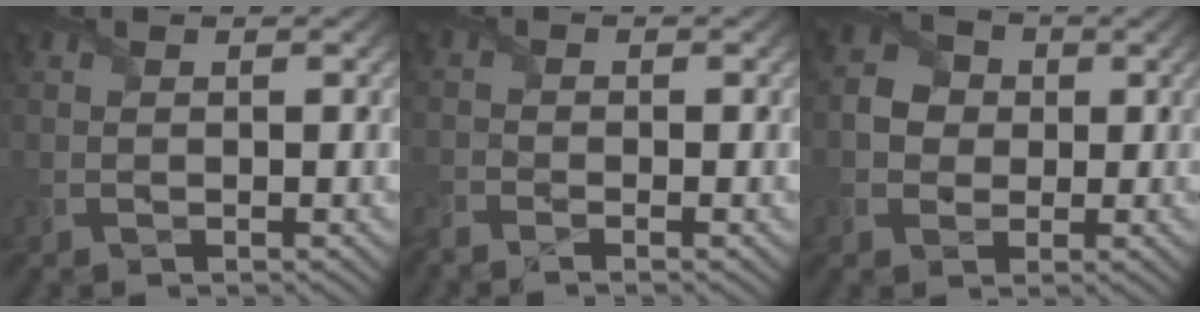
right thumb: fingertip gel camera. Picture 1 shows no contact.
{"total": 2.1, "force": [-1.9, 0.3, 0.9], "torque": [-0.028, -0.011, -0.048]}
{"total": 3.8, "force": [0.1, 3.4, 1.6], "torque": [-0.038, 0.008, -0.009]}